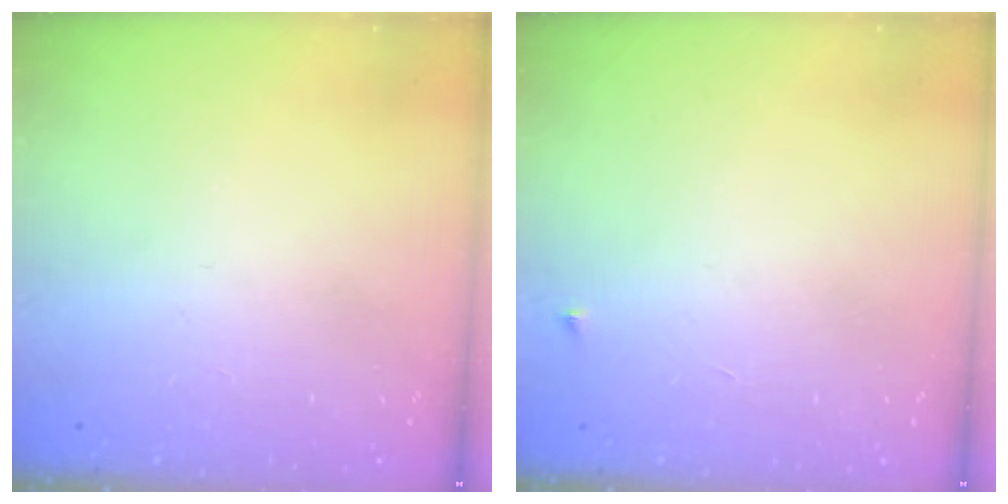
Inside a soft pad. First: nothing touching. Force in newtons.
{"total": 2.3, "press": 2.3, "slide": 0.3}